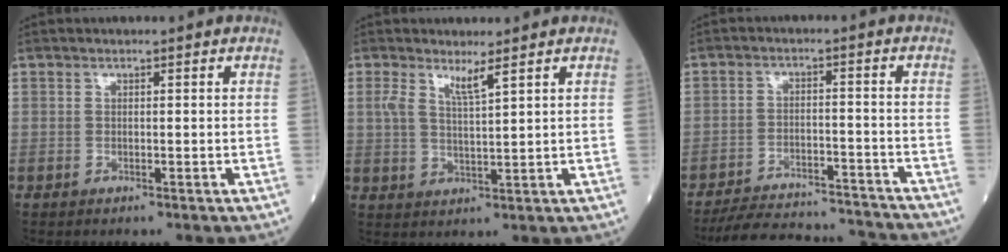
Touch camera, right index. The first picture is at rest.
{"total": 3.3, "force": [2.1, 0.0, 2.6], "torque": [-0.055, -0.002, 0.042]}
{"total": 14.8, "force": [-14.3, 2.2, 3.2], "torque": [-0.055, 0.011, -0.202]}